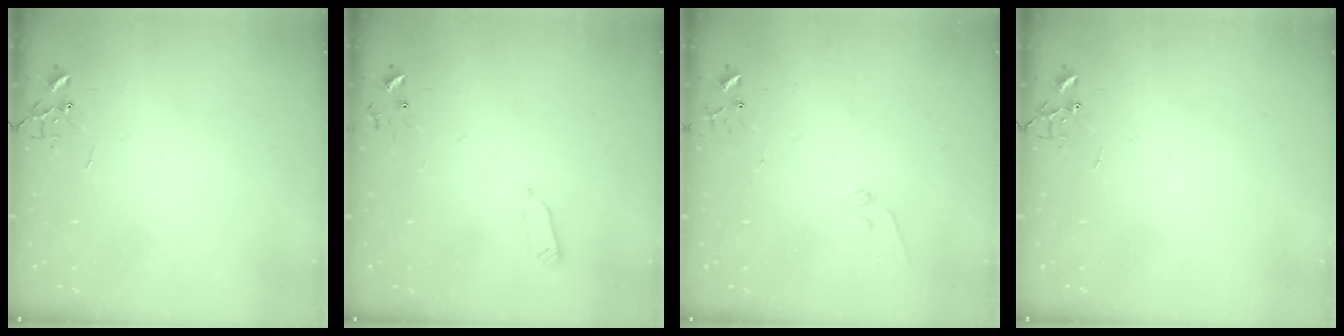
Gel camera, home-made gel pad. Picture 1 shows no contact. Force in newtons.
{"total": 2.4, "press": 2.3, "slide": 0.4}
{"total": 8.1, "press": 8.0, "slide": 0.8}
{"total": 0.0}